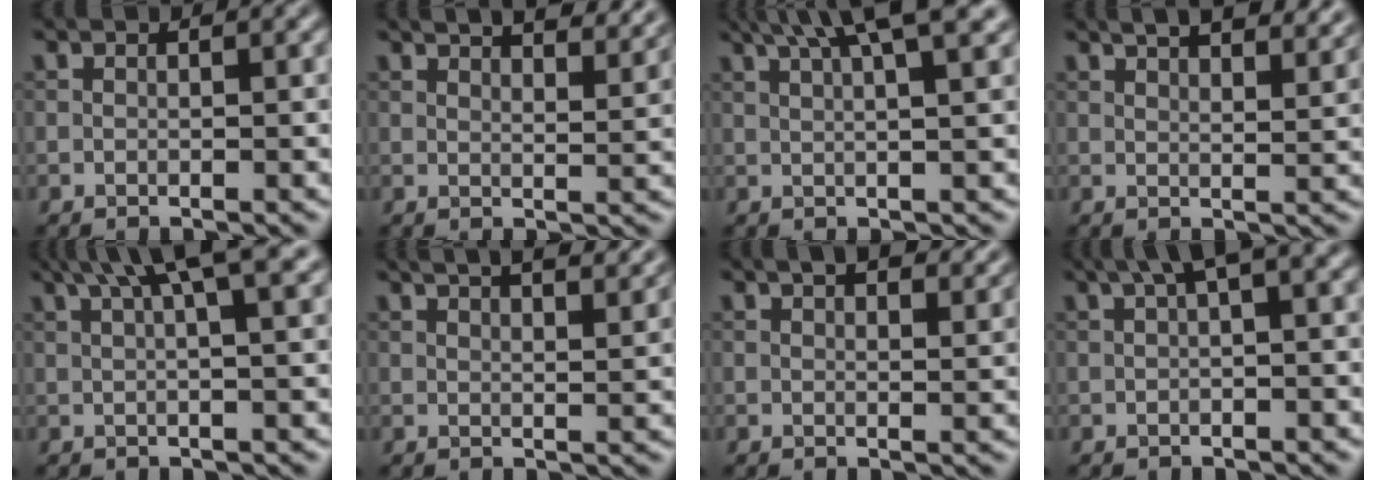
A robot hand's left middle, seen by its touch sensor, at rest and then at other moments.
{"total": 6.5, "force": [5.2, 2.0, 3.5], "torque": [-0.022, 0.021, 0.043]}
{"total": 7.7, "force": [4.6, 1.7, 6.0], "torque": [-0.069, 0.030, 0.044]}
{"total": 7.0, "force": [5.2, 2.5, 4.0], "torque": [-0.027, 0.024, 0.044]}
{"total": 5.9, "force": [3.0, 1.0, 4.9], "torque": [-0.067, 0.020, 0.043]}
{"total": 7.9, "force": [5.6, 2.8, 4.8], "torque": [-0.031, 0.037, 0.044]}
{"total": 4.4, "force": [3.3, 1.5, 2.6], "torque": [-0.028, 0.008, 0.036]}
{"total": 3.3, "force": [1.2, 0.6, 3.1], "torque": [-0.046, 0.015, 0.017]}